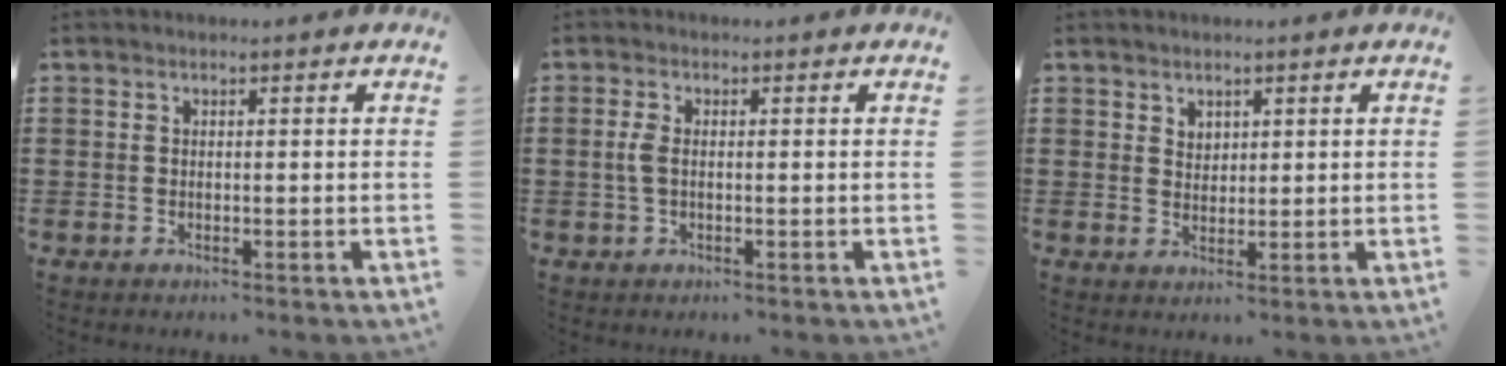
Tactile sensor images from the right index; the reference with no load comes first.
{"total": 2.6, "force": [-0.1, 1.1, 2.3], "torque": [-0.060, -0.003, -0.008]}
{"total": 2.0, "force": [1.5, 1.3, 0.2], "torque": [-0.008, 0.006, 0.030]}